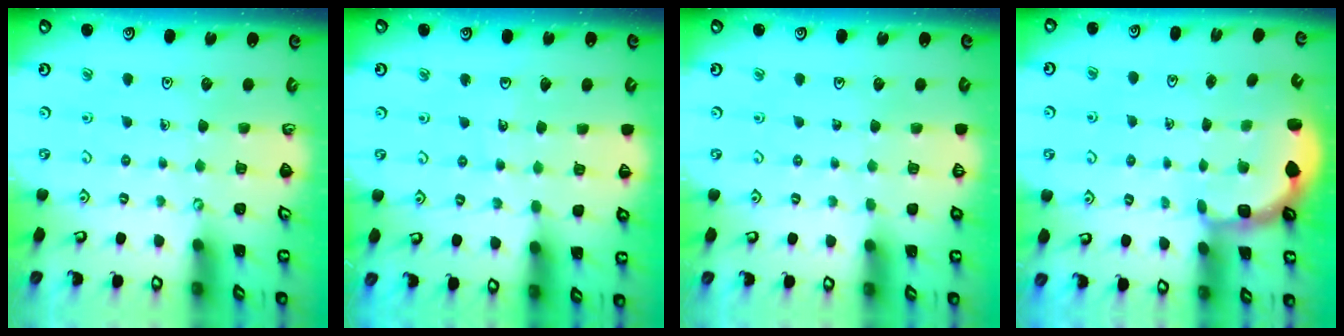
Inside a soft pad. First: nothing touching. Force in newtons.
{"total": 2.5, "press": 2.5, "slide": 0.2}
{"total": 0.0}
{"total": 2.5, "press": 2.2, "slide": 1.2}